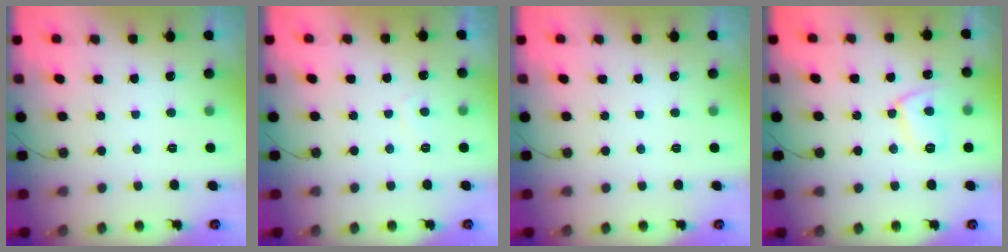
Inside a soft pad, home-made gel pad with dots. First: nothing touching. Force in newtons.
{"total": 0.6, "press": 0.3, "slide": 0.5}
{"total": 0.0}
{"total": 9.1, "press": 9.1, "slide": 0.9}